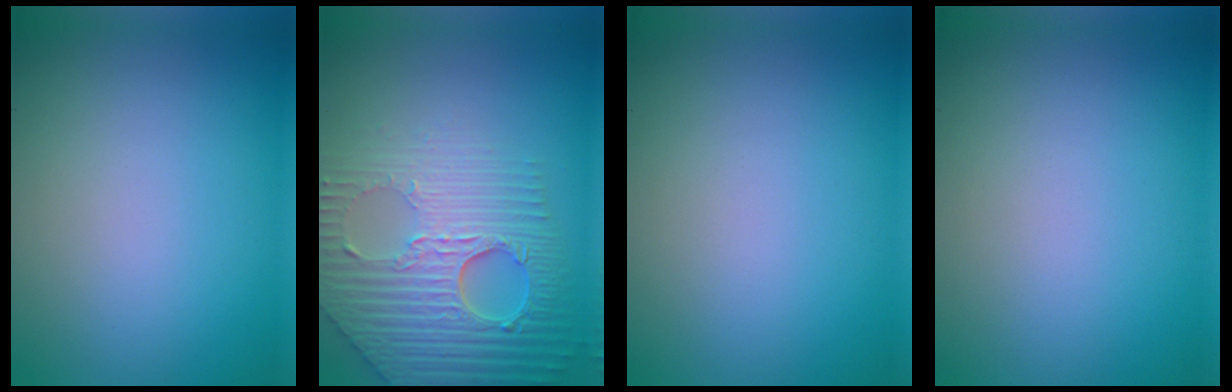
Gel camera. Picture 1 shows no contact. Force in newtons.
{"total": 8.4, "press": 6.1, "slide": 5.8}
{"total": 0.0}
{"total": 0.0}